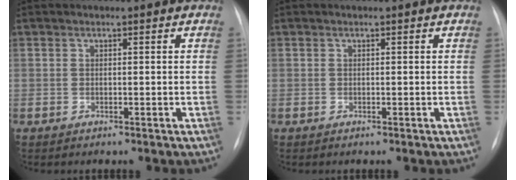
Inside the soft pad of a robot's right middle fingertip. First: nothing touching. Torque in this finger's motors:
{"motor_torque": [-0.02, -0.02, 0.00, 0.00]}